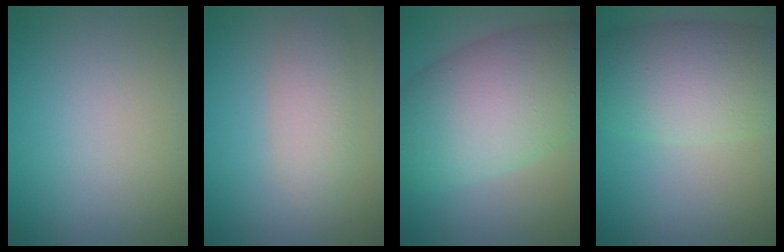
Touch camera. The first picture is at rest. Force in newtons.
{"total": 2.7, "press": 2.7, "slide": 0.2}
{"total": 10.6, "press": 10.6, "slide": 0.3}
{"total": 7.6, "press": 7.6, "slide": 0.2}